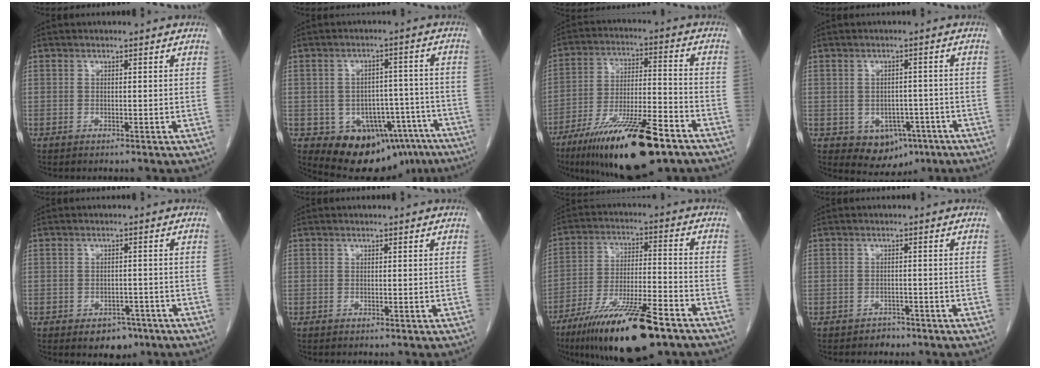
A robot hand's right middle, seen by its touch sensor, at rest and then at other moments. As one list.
[{"total": 13.7, "force": [-8.8, 8.7, 5.8], "torque": [-0.052, 0.034, -0.114]}, {"total": 19.0, "force": [-12.3, 3.2, 14.1], "torque": [-0.233, -0.026, -0.211]}, {"total": 6.1, "force": [-2.7, 4.5, 3.1], "torque": [-0.035, 0.005, -0.027]}, {"total": 4.2, "force": [-2.6, 2.6, 2.0], "torque": [-0.019, 0.004, -0.026]}, {"total": 0.0}, {"total": 17.5, "force": [-11.8, 2.7, 12.7], "torque": [-0.213, -0.027, -0.205]}, {"total": 1.6, "force": [-1.2, 1.0, 0.0], "torque": [-0.006, 0.004, -0.021]}]